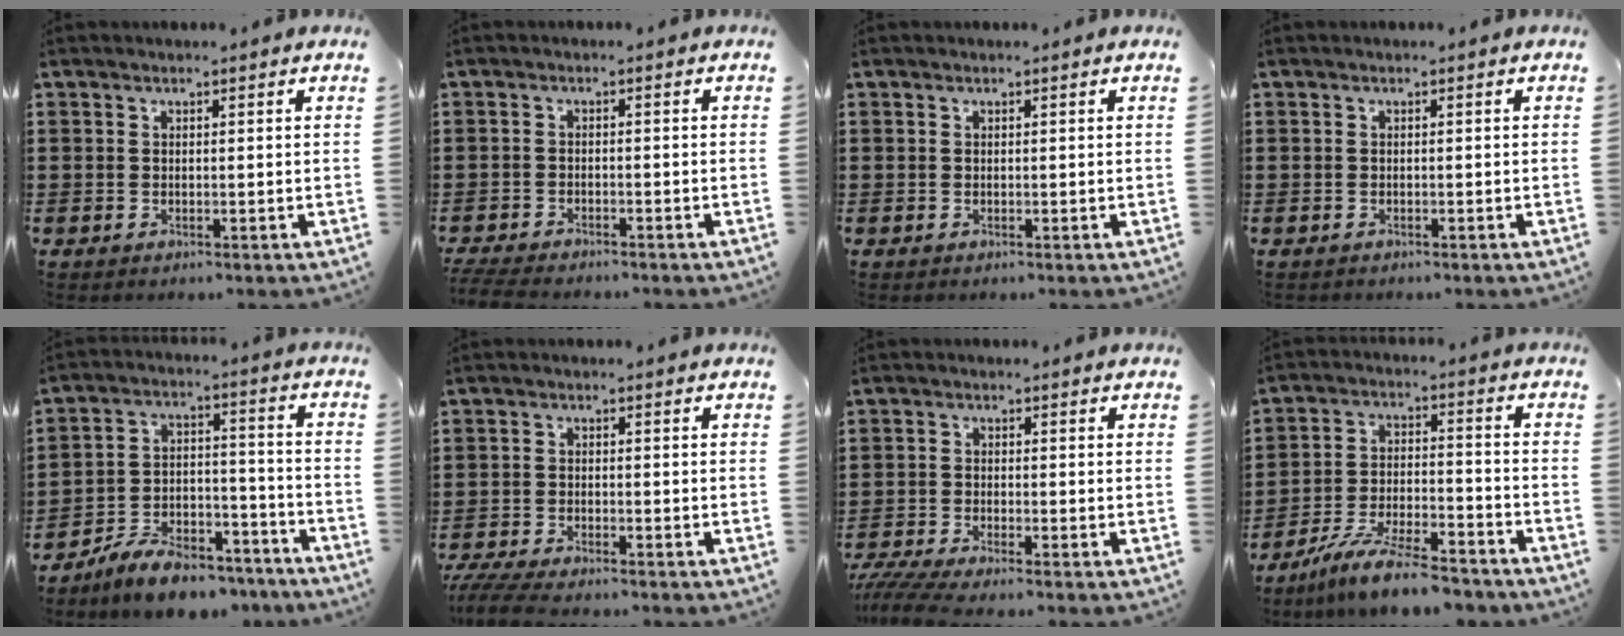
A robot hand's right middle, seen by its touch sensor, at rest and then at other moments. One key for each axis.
{"total": 2.6, "fx": -2.6, "fy": 0.2, "fz": 0.4, "tx": -0.016, "ty": -0.002, "tz": -0.057}
{"total": 0.0}
{"total": 0.0}
{"total": 8.8, "fx": -7.9, "fy": 2.4, "fz": 2.9, "tx": -0.052, "ty": 0.029, "tz": -0.152}
{"total": 3.8, "fx": -3.6, "fy": 0.1, "fz": 1.2, "tx": -0.041, "ty": -0.012, "tz": -0.078}
{"total": 3.2, "fx": -2.9, "fy": 0.0, "fz": 1.4, "tx": -0.046, "ty": -0.014, "tz": -0.063}
{"total": 9.2, "fx": -8.2, "fy": 0.8, "fz": 4.1, "tx": -0.080, "ty": 0.010, "tz": -0.158}